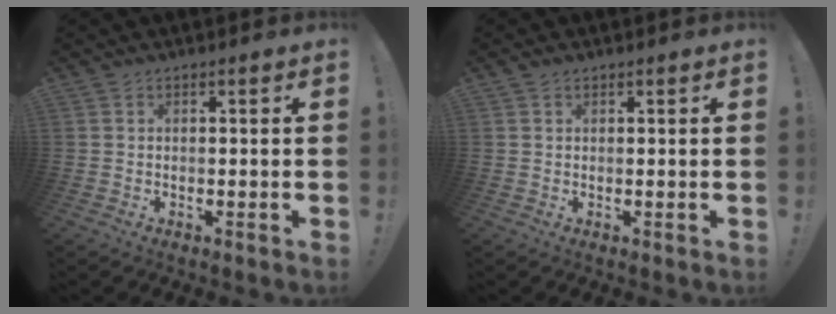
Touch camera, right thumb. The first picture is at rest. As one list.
[{"total": 0.6, "force": [0.4, 0.4, 0.3], "torque": [-0.004, 0.000, 0.007]}]